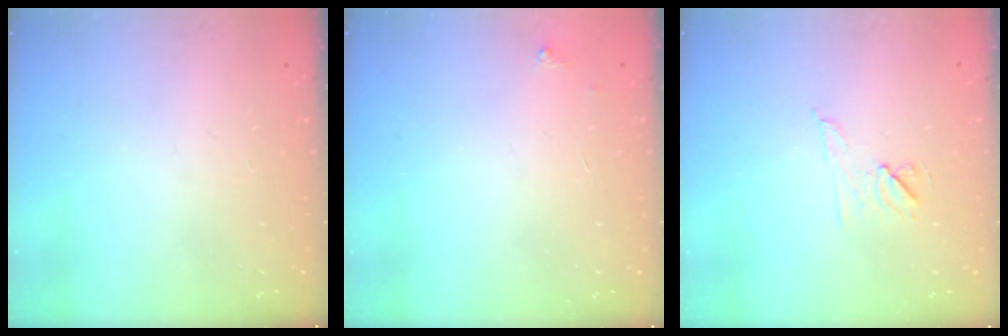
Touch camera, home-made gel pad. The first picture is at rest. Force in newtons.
{"total": 2.5, "press": 2.5, "slide": 0.4}
{"total": 6.7, "press": 6.5, "slide": 1.7}